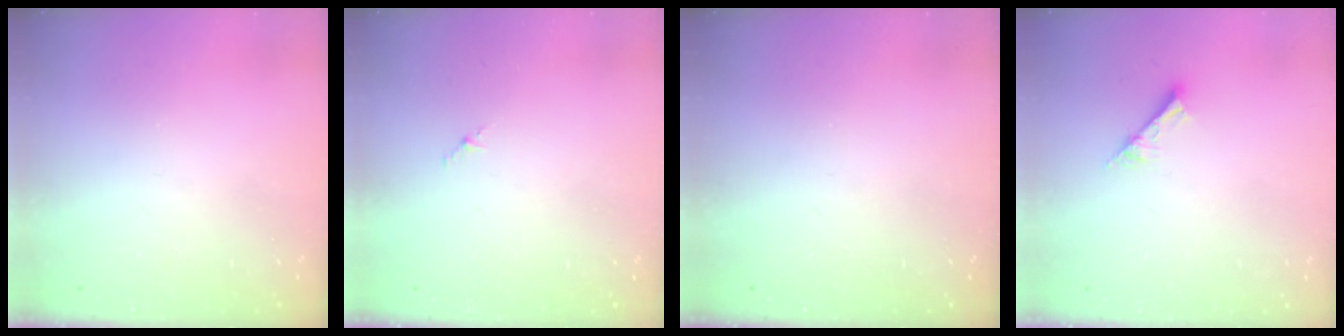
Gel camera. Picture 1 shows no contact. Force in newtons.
{"total": 1.2, "press": 1.1, "slide": 0.6}
{"total": 0.0}
{"total": 7.9, "press": 7.8, "slide": 0.8}